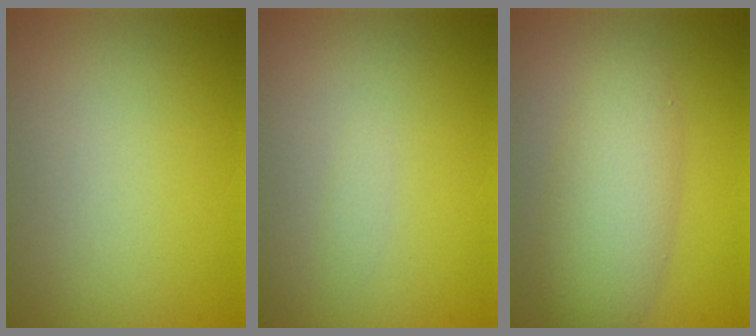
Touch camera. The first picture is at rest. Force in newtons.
{"total": 0.5, "press": 0.5, "slide": 0.0}
{"total": 4.9, "press": 4.9, "slide": 0.4}